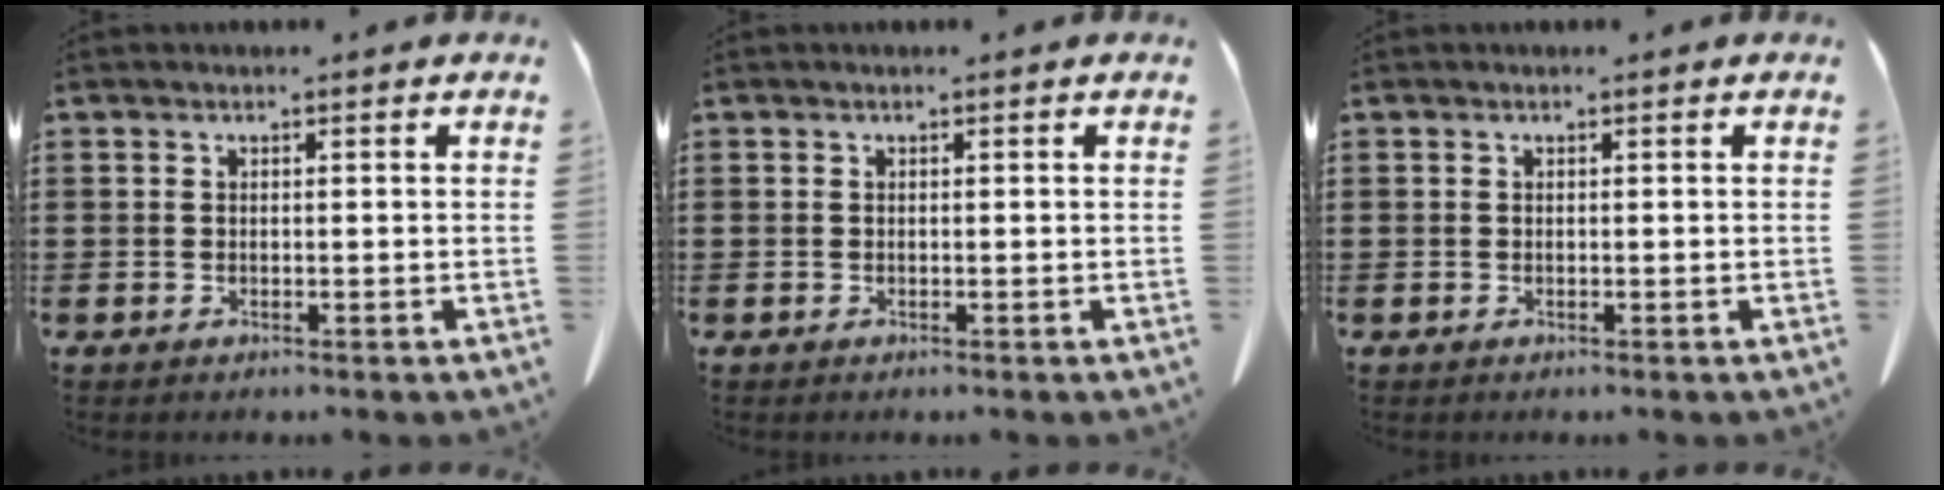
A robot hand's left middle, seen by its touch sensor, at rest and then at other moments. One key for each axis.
{"total": 0.0}
{"total": 0.0}